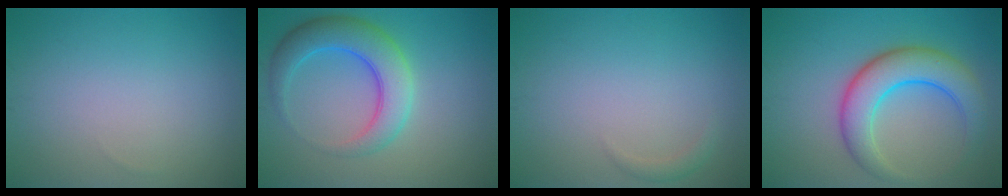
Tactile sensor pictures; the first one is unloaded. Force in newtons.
{"total": 5.8, "press": 5.8, "slide": 0.1}
{"total": 0.9, "press": 0.9, "slide": 0.1}
{"total": 6.5, "press": 6.5, "slide": 0.1}